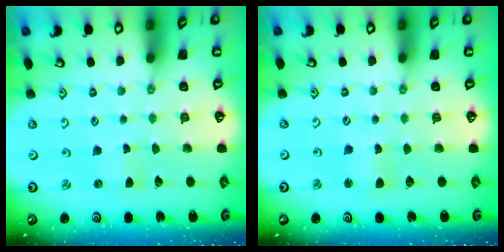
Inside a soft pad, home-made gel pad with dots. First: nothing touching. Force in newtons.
{"total": 1.7, "press": 1.7, "slide": 0.2}